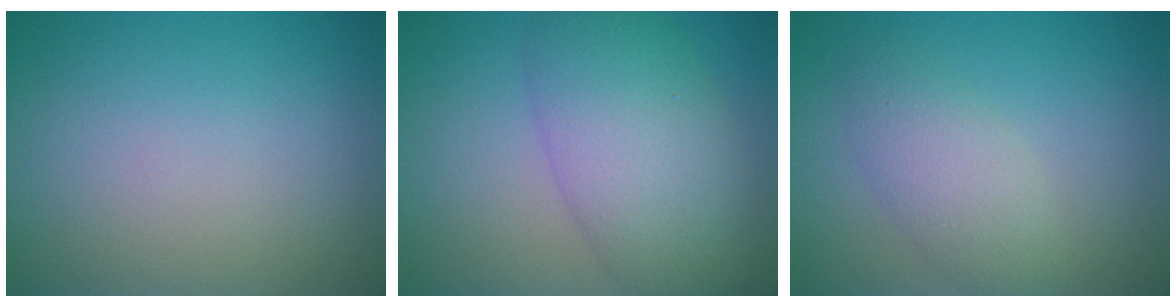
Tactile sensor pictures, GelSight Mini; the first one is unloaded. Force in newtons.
{"total": 7.6, "press": 7.6, "slide": 0.3}
{"total": 3.4, "press": 3.4, "slide": 0.0}